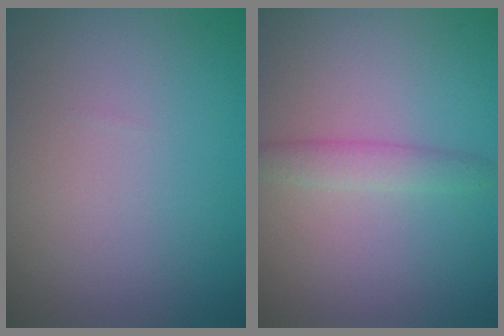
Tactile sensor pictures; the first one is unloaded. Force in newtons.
{"total": 1.9, "press": 1.9, "slide": 0.0}